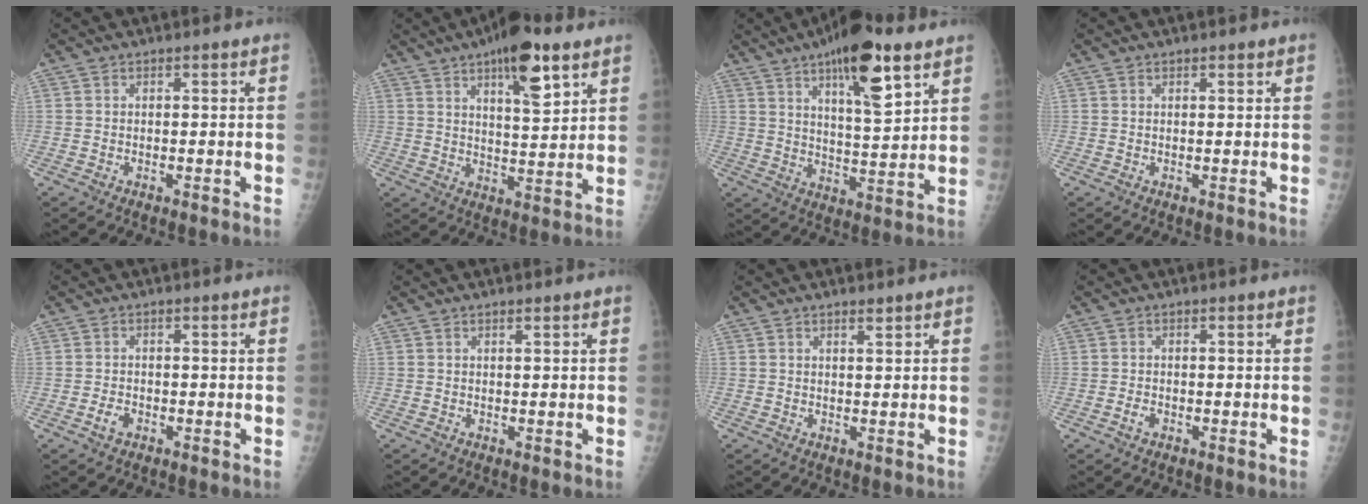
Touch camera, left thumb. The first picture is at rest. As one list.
[{"total": 12.3, "force": [6.9, 3.8, 9.4], "torque": [-0.122, -0.032, 0.106]}, {"total": 15.1, "force": [8.5, 4.3, 11.7], "torque": [-0.162, -0.041, 0.135]}, {"total": 0.7, "force": [0.5, 0.2, 0.4], "torque": [-0.004, -0.002, 0.007]}, {"total": 1.9, "force": [-1.0, 1.2, 1.1], "torque": [-0.018, 0.003, -0.017]}, {"total": 0.6, "force": [0.4, 0.0, 0.4], "torque": [-0.004, -0.001, 0.008]}, {"total": 1.3, "force": [1.0, 0.2, 0.7], "torque": [-0.008, -0.008, 0.019]}, {"total": 1.1, "force": [-0.6, 0.7, 0.7], "torque": [-0.010, 0.001, -0.010]}]